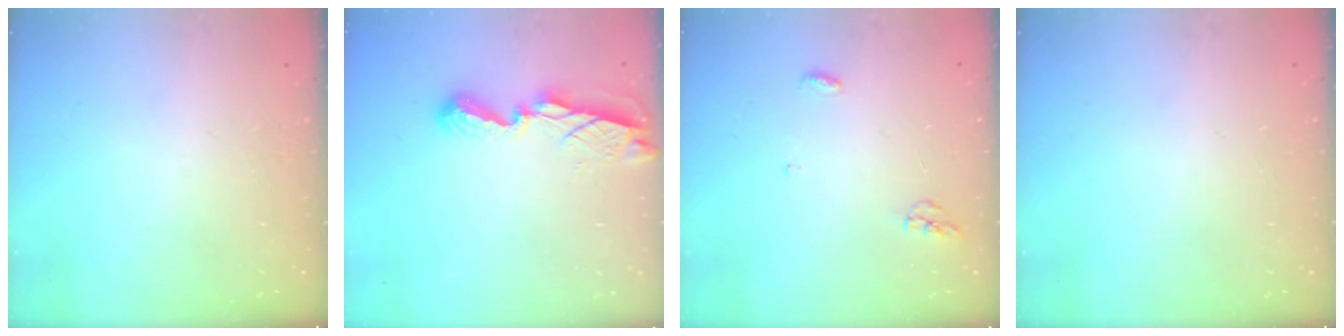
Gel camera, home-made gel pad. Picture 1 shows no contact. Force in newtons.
{"total": 8.3, "press": 8.3, "slide": 0.7}
{"total": 4.2, "press": 4.1, "slide": 0.9}
{"total": 0.0}